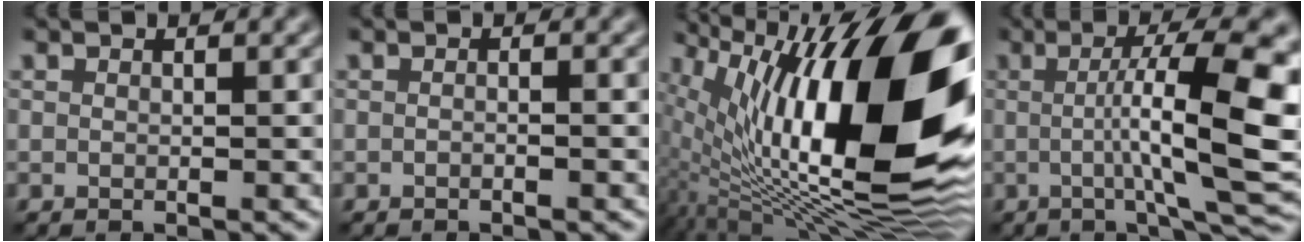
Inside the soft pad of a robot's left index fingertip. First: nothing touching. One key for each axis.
{"total": 0.6, "fx": -0.4, "fy": 0.0, "fz": 0.5, "tx": -0.011, "ty": -0.002, "tz": -0.008}
{"total": 20.0, "fx": 2.5, "fy": 7.9, "fz": 18.1, "tx": -0.299, "ty": 0.008, "tz": 0.043}
{"total": 13.4, "fx": 0.1, "fy": 3.4, "fz": 12.9, "tx": -0.162, "ty": 0.012, "tz": 0.000}